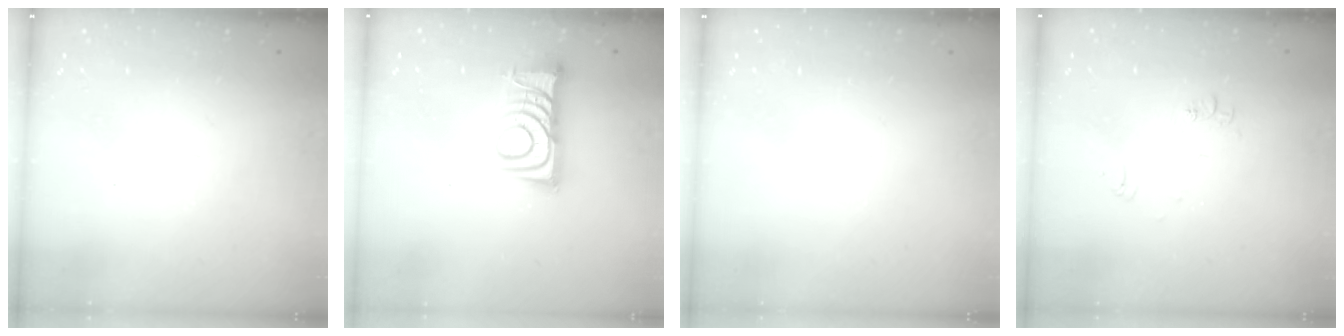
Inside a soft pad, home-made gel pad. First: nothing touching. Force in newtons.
{"total": 11.6, "press": 11.5, "slide": 0.9}
{"total": 1.6, "press": 1.6, "slide": 0.1}
{"total": 6.1, "press": 6.0, "slide": 0.7}